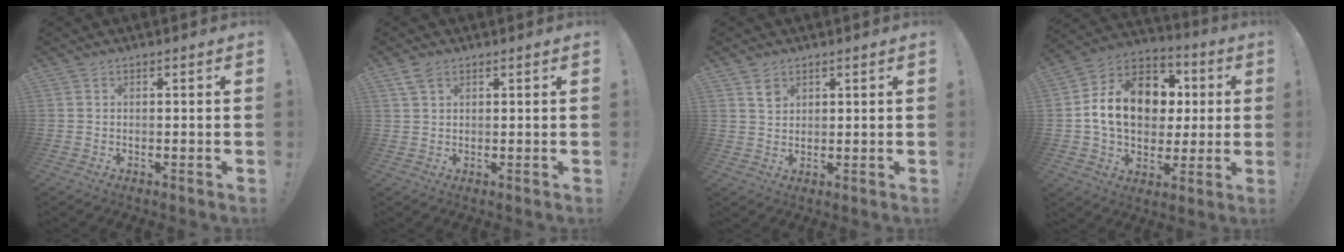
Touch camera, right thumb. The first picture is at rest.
{"total": 3.2, "force": [1.9, 1.7, 1.9], "torque": [-0.039, -0.003, 0.037]}
{"total": 3.7, "force": [2.3, 2.6, 1.1], "torque": [-0.006, -0.011, 0.041]}
{"total": 19.0, "force": [2.8, 14.3, 12.1], "torque": [-0.183, 0.013, 0.068]}